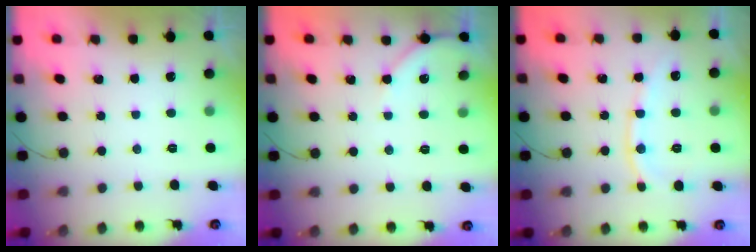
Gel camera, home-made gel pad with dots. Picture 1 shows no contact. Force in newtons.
{"total": 4.3, "press": 4.2, "slide": 0.7}
{"total": 9.5, "press": 9.4, "slide": 1.3}